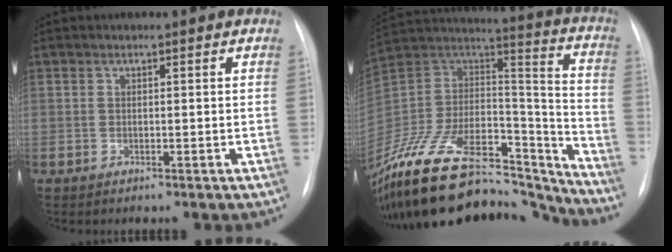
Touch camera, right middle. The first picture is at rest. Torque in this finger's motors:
{"motor_torque": [0.26, -0.46, 1.05, 0.21]}